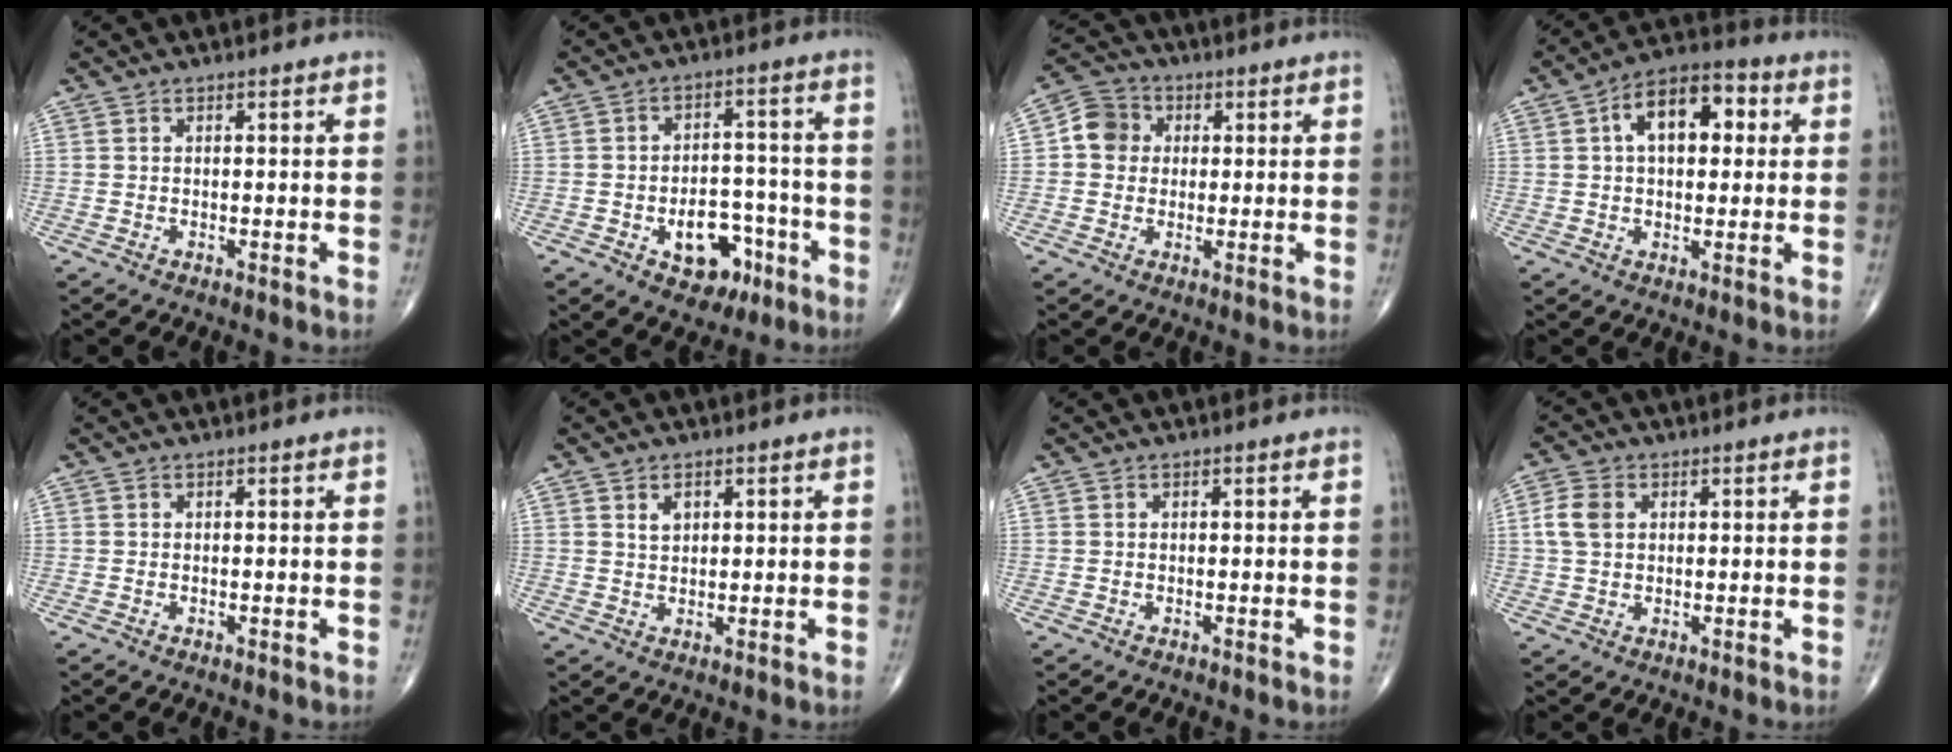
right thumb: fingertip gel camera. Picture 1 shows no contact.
{"total": 10.1, "force": [-4.5, 6.6, 6.1], "torque": [-0.046, 0.043, -0.057]}
{"total": 6.3, "force": [0.7, 5.7, 2.5], "torque": [-0.027, 0.012, 0.000]}
{"total": 12.2, "force": [2.7, 7.0, 9.6], "torque": [-0.128, 0.024, 0.034]}
{"total": 0.0}
{"total": 2.4, "force": [1.2, 1.5, 1.5], "torque": [-0.017, -0.006, 0.022]}
{"total": 0.0}
{"total": 4.7, "force": [1.0, 3.3, 3.1], "torque": [-0.068, 0.006, 0.017]}